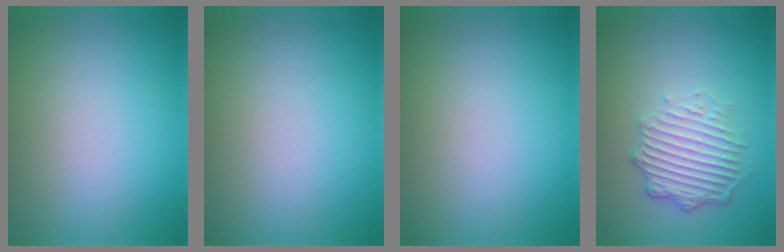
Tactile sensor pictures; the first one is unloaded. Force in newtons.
{"total": 0.0}
{"total": 0.0}
{"total": 4.1, "press": 3.2, "slide": 2.5}